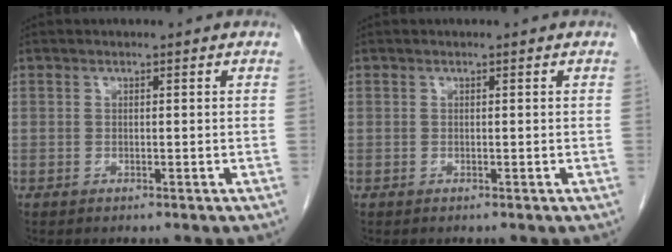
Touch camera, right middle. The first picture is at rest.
{"total": 0.0}